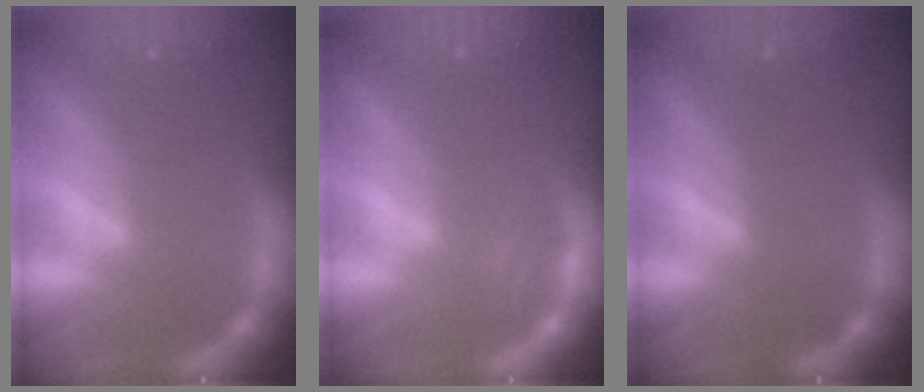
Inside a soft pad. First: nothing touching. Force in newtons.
{"total": 1.5}
{"total": 0.0}